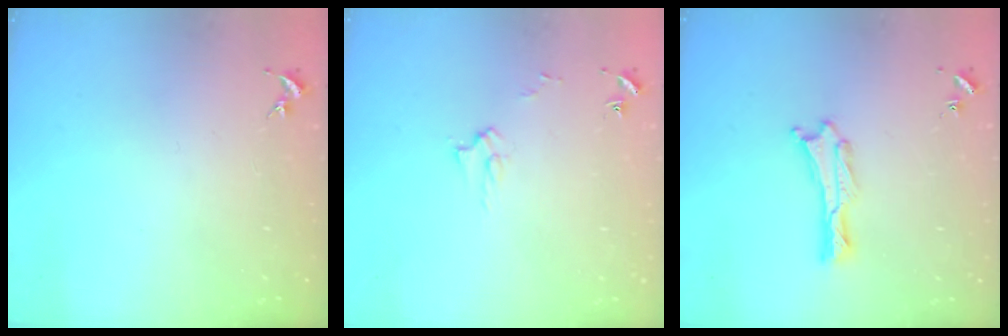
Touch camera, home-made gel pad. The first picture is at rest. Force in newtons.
{"total": 2.6, "press": 2.6, "slide": 0.3}
{"total": 0.8, "press": 0.7, "slide": 0.2}